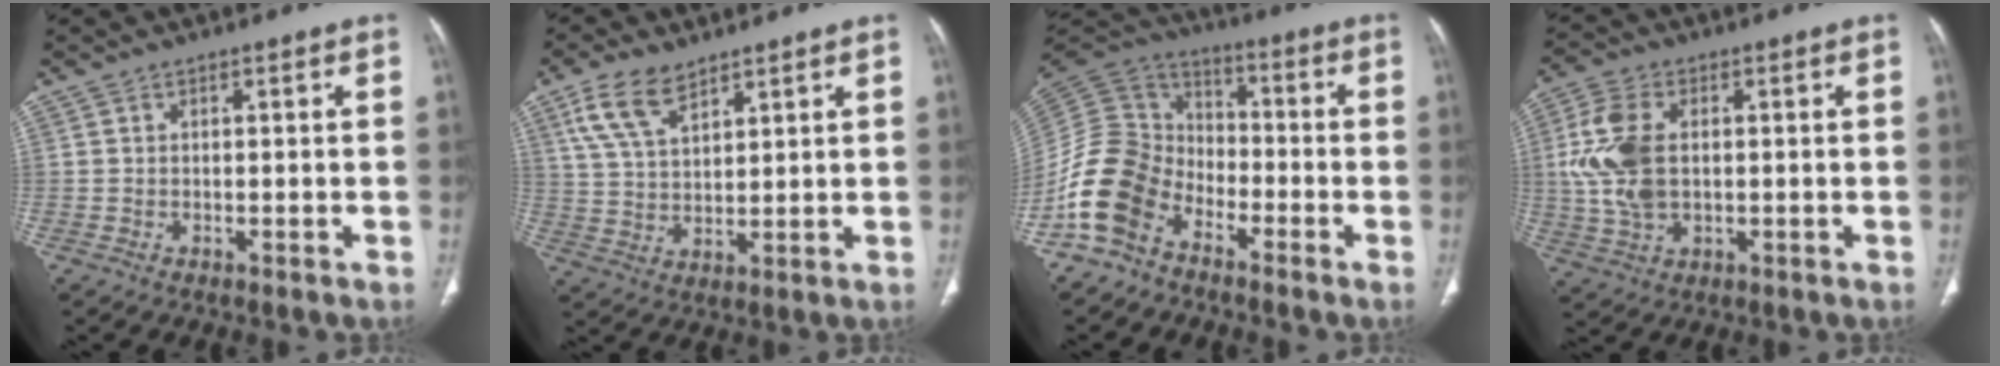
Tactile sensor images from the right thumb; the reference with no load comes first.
{"total": 9.1, "force": [5.5, 4.4, 5.6], "torque": [-0.105, -0.015, 0.116]}
{"total": 14.1, "force": [-7.9, 9.6, 6.6], "torque": [-0.129, 0.066, -0.168]}
{"total": 11.1, "force": [1.0, 6.9, 8.7], "torque": [-0.192, 0.004, 0.024]}